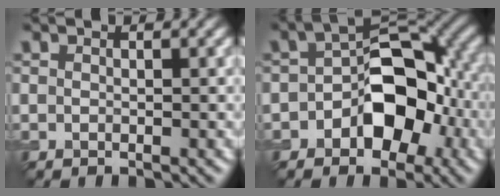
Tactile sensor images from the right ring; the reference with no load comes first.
{"total": 7.3, "force": [-2.0, 4.5, 5.3], "torque": [-0.067, 0.019, -0.041]}